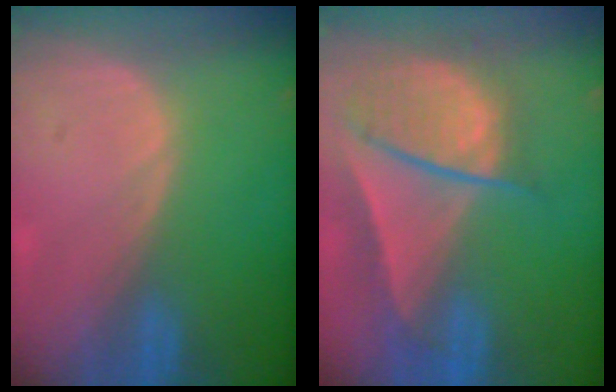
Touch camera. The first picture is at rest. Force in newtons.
{"total": 9.5, "press": 8.2, "slide": 4.9}